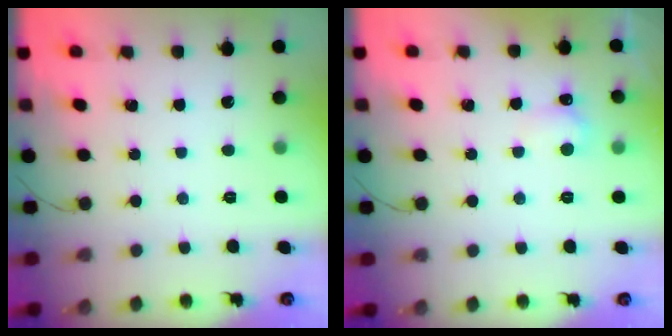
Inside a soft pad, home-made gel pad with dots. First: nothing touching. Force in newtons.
{"total": 3.9, "press": 3.7, "slide": 1.0}